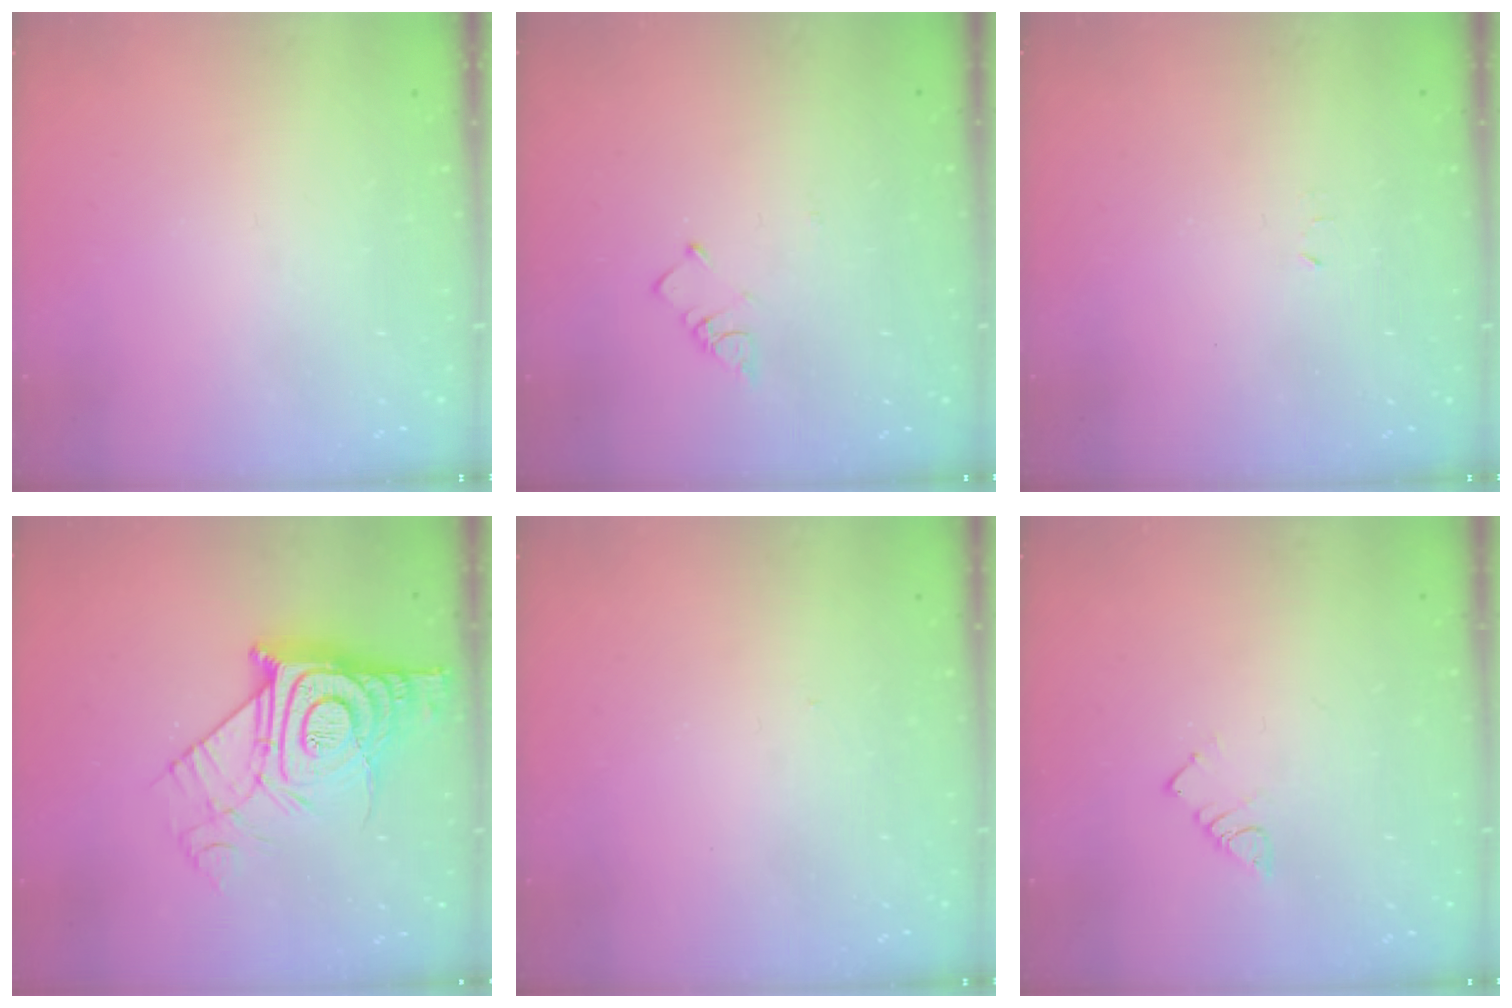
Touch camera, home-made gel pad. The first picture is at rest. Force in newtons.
{"total": 2.6, "press": 2.6, "slide": 0.5}
{"total": 2.4, "press": 2.4, "slide": 0.4}
{"total": 16.2, "press": 16.1, "slide": 1.3}
{"total": 3.2, "press": 3.2, "slide": 0.5}
{"total": 2.9, "press": 2.9, "slide": 0.5}